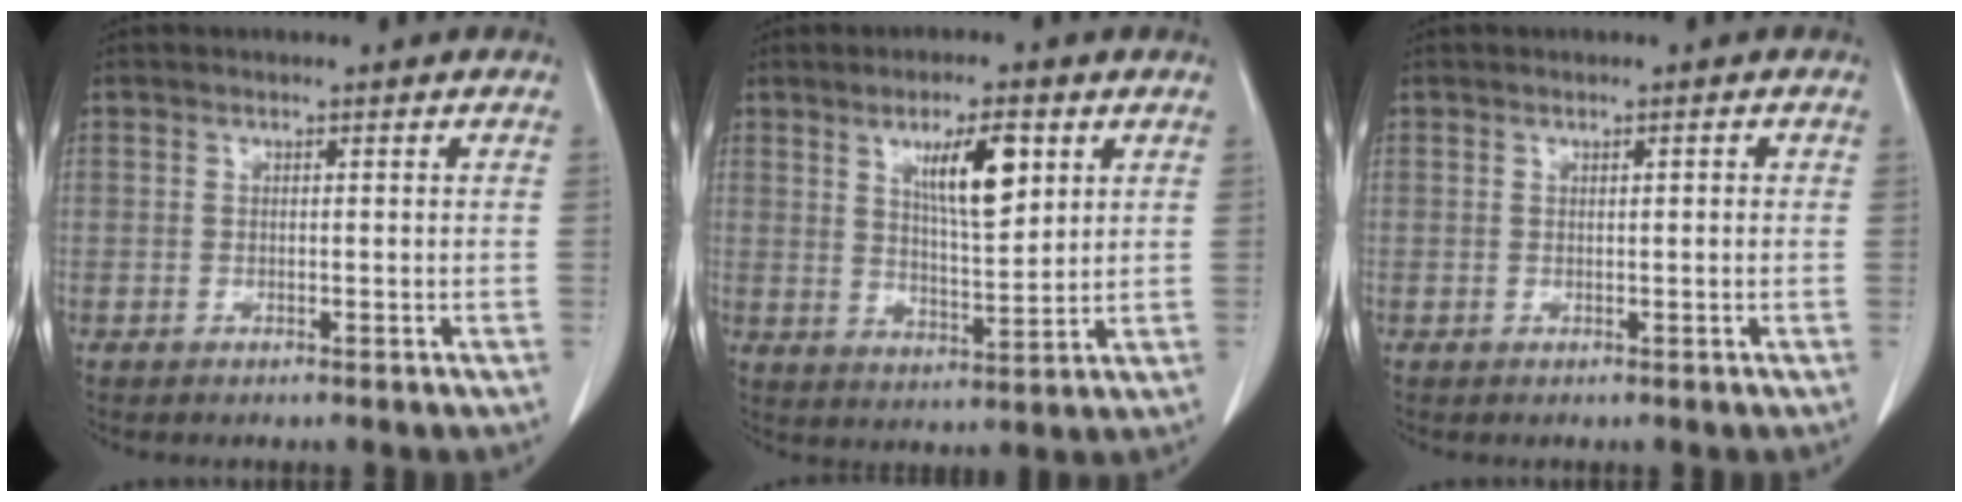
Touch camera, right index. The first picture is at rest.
{"total": 8.8, "force": [3.8, 2.0, 7.7], "torque": [-0.131, -0.004, 0.067]}
{"total": 0.7, "force": [0.2, 0.1, 0.7], "torque": [-0.014, 0.001, 0.003]}